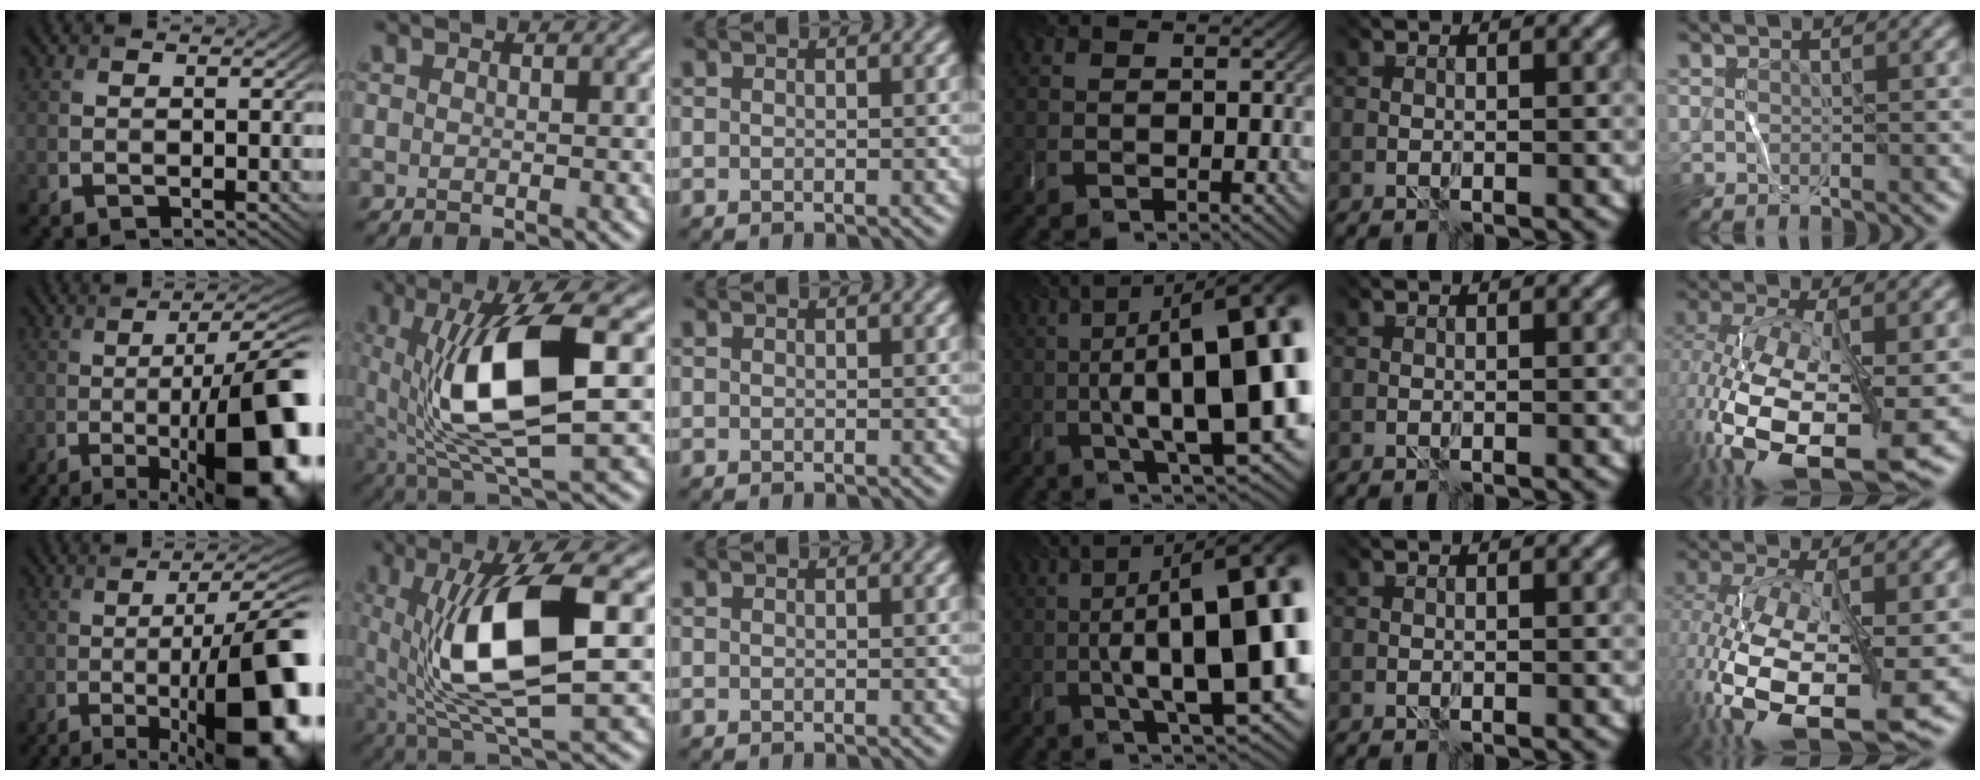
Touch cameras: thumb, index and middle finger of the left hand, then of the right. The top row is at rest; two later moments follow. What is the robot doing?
{"motion": "wrap", "object": "string"}